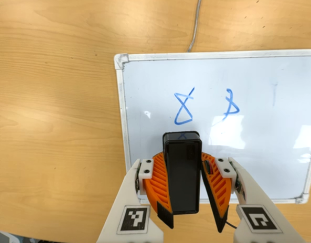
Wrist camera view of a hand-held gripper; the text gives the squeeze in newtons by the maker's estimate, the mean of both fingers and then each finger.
{"total": 8.7, "left": 9.0, "right": 8.3}